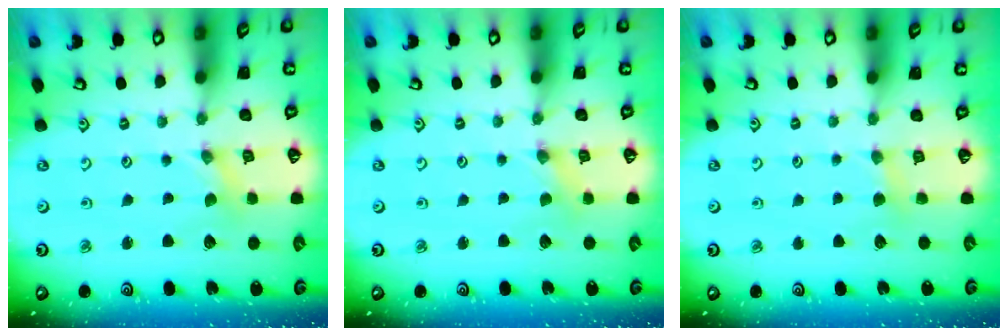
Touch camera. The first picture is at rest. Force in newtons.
{"total": 0.0}
{"total": 3.4, "press": 3.4, "slide": 0.5}